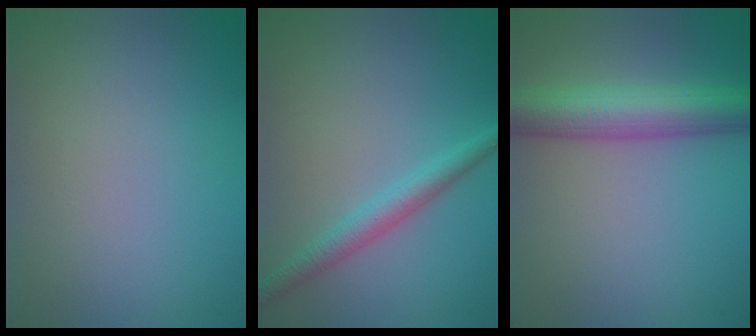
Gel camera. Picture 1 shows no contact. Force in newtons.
{"total": 2.5, "press": 2.5, "slide": 0.1}
{"total": 6.1, "press": 6.1, "slide": 0.1}